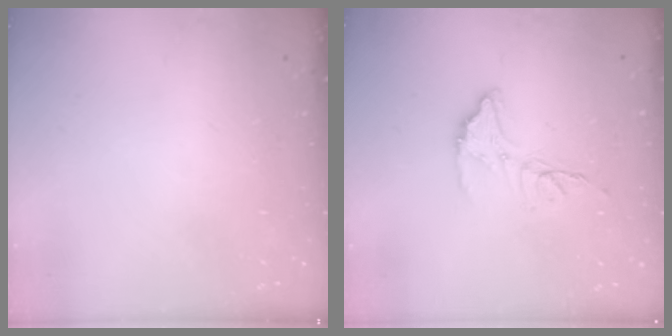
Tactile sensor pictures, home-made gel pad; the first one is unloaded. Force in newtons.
{"total": 11.3, "press": 11.2, "slide": 0.9}